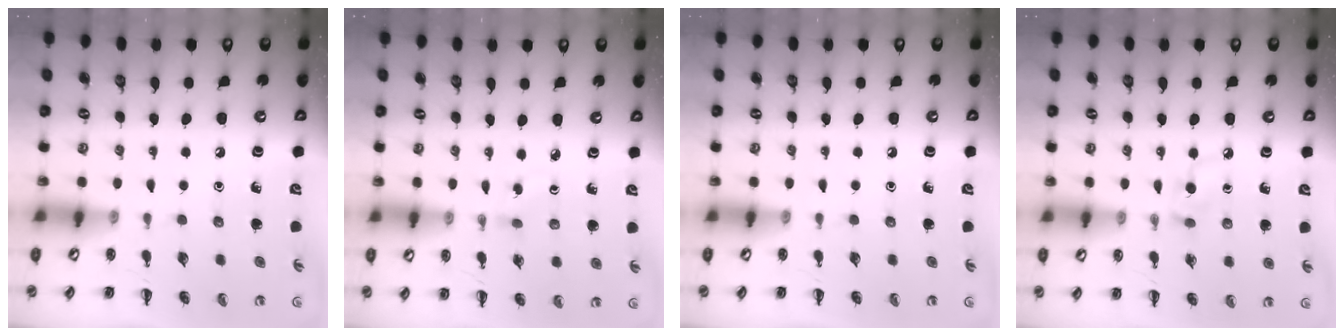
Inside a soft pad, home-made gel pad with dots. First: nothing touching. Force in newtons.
{"total": 1.6, "press": 1.4, "slide": 0.8}
{"total": 0.0}
{"total": 3.9, "press": 3.7, "slide": 1.2}